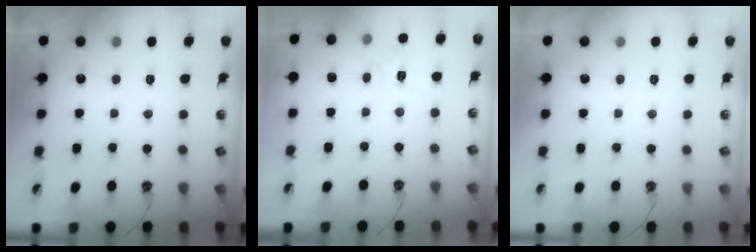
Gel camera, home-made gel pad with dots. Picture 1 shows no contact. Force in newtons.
{"total": 5.3, "press": 5.3, "slide": 0.4}
{"total": 0.0}